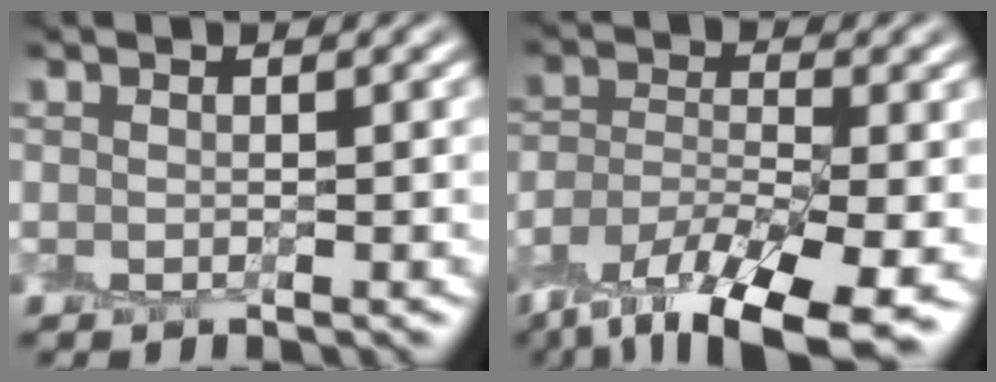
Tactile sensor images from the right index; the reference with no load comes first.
{"total": 11.4, "force": [-8.4, 4.0, 6.6], "torque": [-0.142, -0.020, -0.148]}